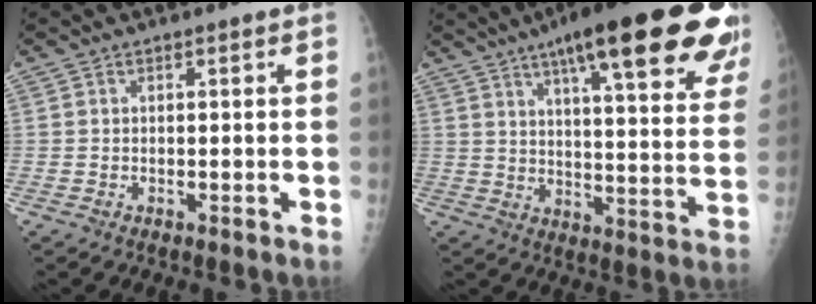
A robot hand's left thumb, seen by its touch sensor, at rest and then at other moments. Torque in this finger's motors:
{"motor_torque": [1.11, 0.05, 1.62, -1.15, 0.15]}